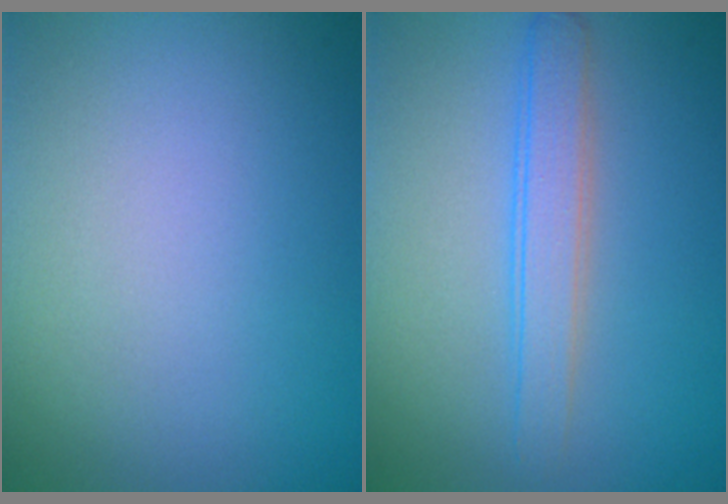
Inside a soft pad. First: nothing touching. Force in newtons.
{"total": 2.7, "press": 2.7, "slide": 0.1}